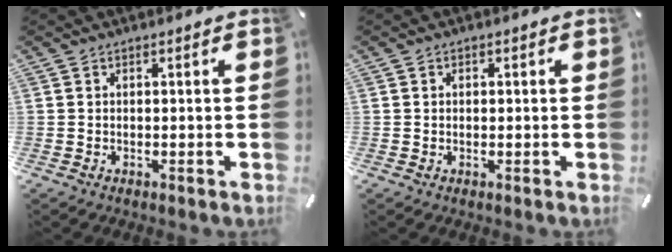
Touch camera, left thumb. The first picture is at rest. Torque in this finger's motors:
{"motor_torque": [-0.23, -0.27, -0.06, 0.08, -0.01]}